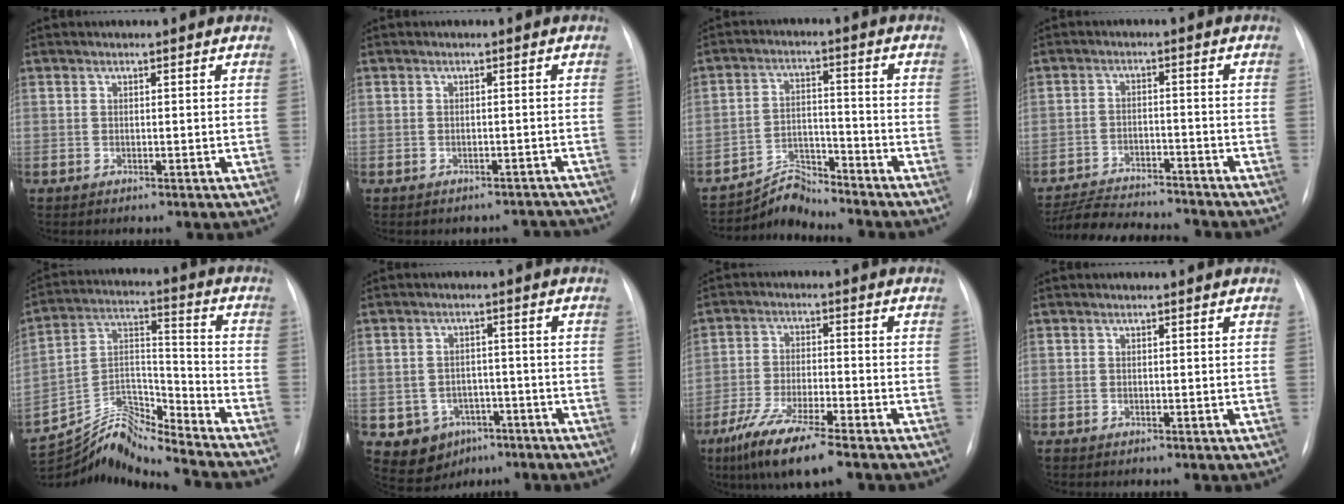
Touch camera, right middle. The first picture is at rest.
{"total": 4.2, "force": [-3.8, 1.6, -0.3], "torque": [0.011, 0.013, -0.039]}
{"total": 5.6, "force": [-5.4, 0.2, -1.2], "torque": [0.020, 0.009, -0.091]}
{"total": 12.9, "force": [-12.1, 1.8, 4.1], "torque": [-0.070, -0.003, -0.180]}
{"total": 18.6, "force": [-18.3, -0.5, 3.6], "torque": [-0.066, 0.040, -0.308]}
{"total": 7.1, "force": [-3.5, 5.9, 1.6], "torque": [-0.027, 0.014, -0.039]}
{"total": 10.5, "force": [-7.1, 1.4, 7.6], "torque": [-0.151, -0.027, -0.126]}
{"total": 0.0}